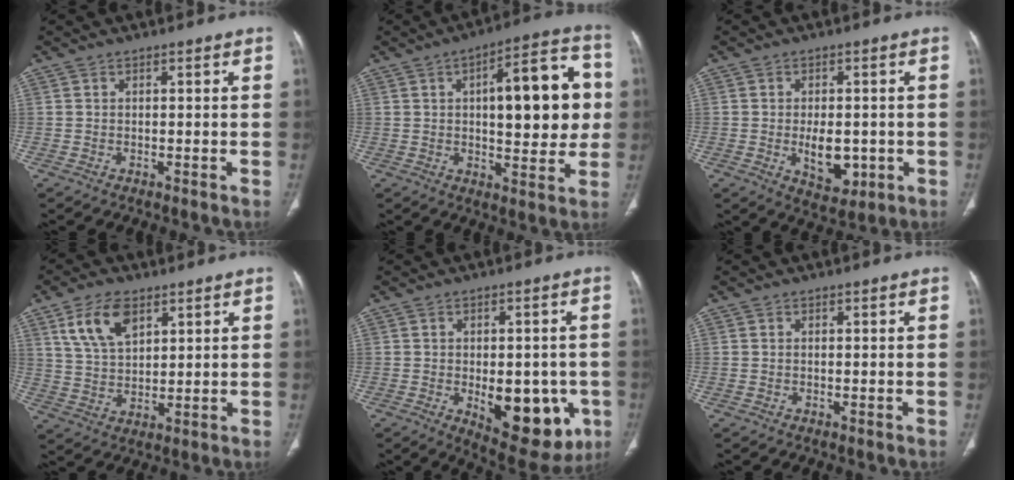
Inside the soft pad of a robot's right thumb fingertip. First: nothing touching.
{"total": 18.9, "force": [2.5, 7.6, 17.2], "torque": [-0.197, 0.019, 0.030]}
{"total": 7.7, "force": [-1.3, 4.5, 6.1], "torque": [-0.076, -0.004, -0.006]}
{"total": 9.7, "force": [5.0, 5.3, 6.4], "torque": [-0.108, -0.016, 0.102]}
{"total": 15.9, "force": [-4.4, 8.5, 12.7], "torque": [-0.137, -0.004, -0.036]}
{"total": 0.0}